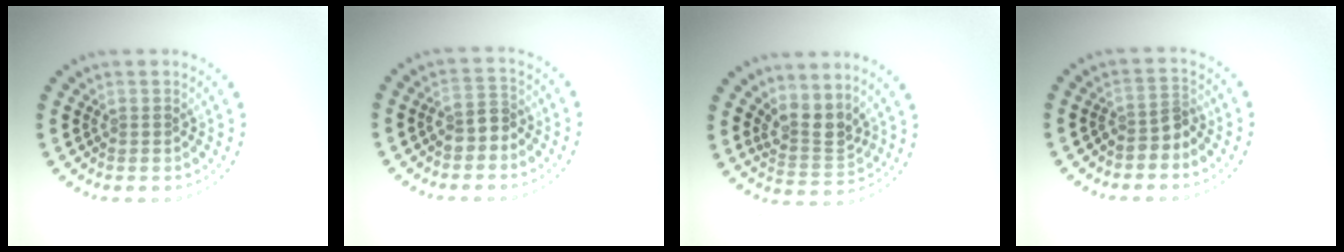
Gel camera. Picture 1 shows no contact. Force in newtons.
{"total": 2.1, "press": 1.9, "slide": 0.9}
{"total": 3.0, "press": 2.3, "slide": 1.9}
{"total": 2.0, "press": 1.4, "slide": 1.4}